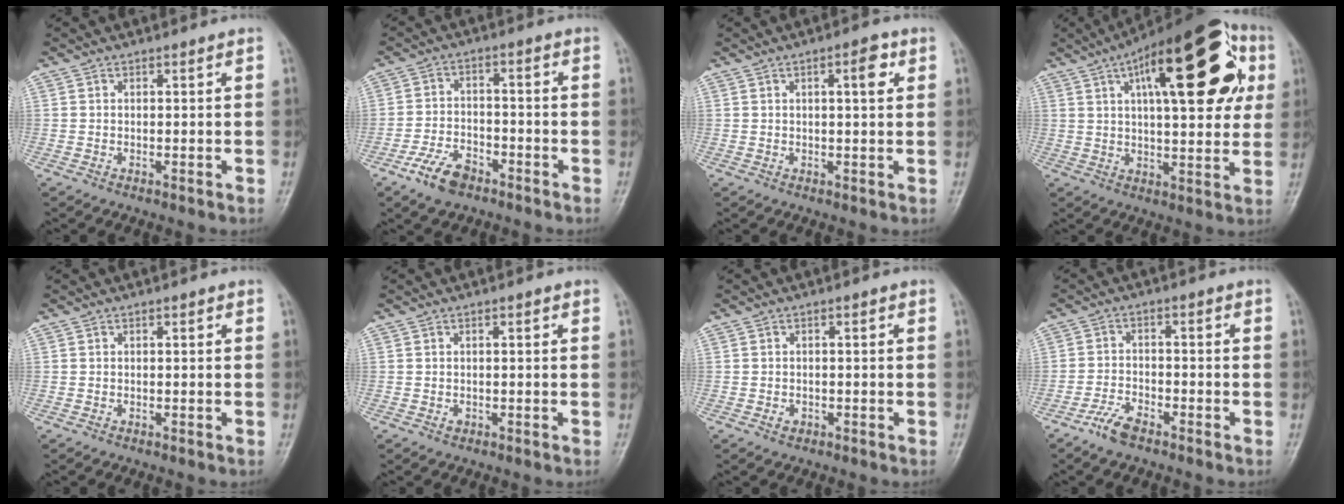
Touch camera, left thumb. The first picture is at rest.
{"total": 7.1, "force": [-4.5, 3.8, 3.9], "torque": [-0.069, 0.025, -0.085]}
{"total": 4.0, "force": [1.4, 1.2, 3.5], "torque": [-0.046, 0.000, 0.018]}
{"total": 25.9, "force": [9.1, 10.0, 22.1], "torque": [-0.296, 0.019, 0.126]}
{"total": 0.0}
{"total": 1.2, "force": [0.0, 0.9, 0.9], "torque": [-0.003, 0.002, -0.001]}
{"total": 1.6, "force": [-0.6, 1.2, 0.9], "torque": [-0.006, 0.005, -0.011]}
{"total": 4.5, "force": [-3.4, 1.6, 2.5], "torque": [-0.054, 0.017, -0.068]}